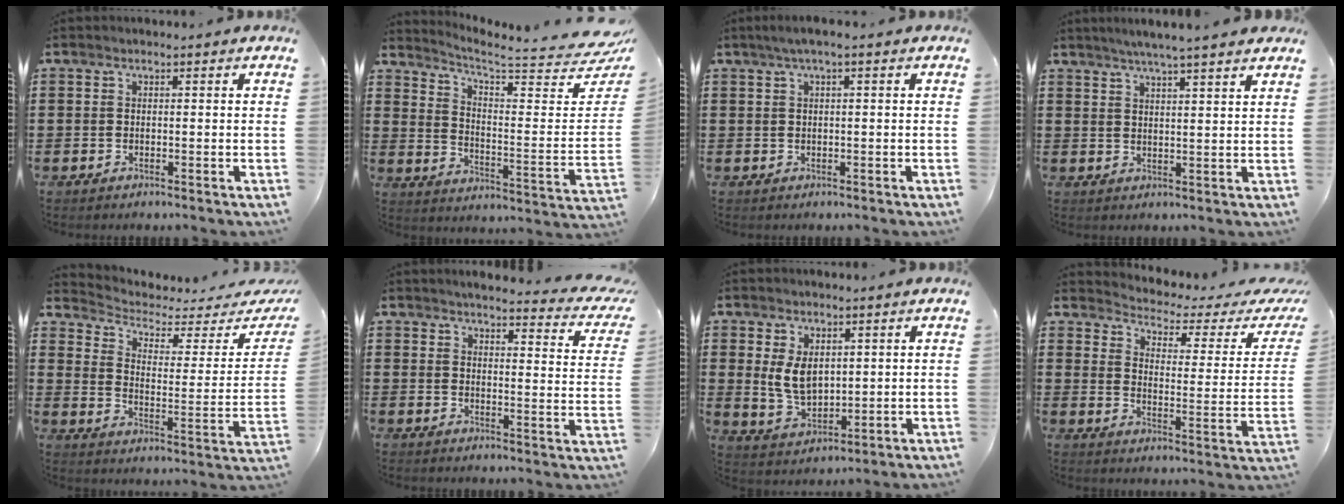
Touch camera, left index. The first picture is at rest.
{"total": 4.6, "force": [3.9, 0.0, 2.6], "torque": [-0.064, -0.049, 0.056]}
{"total": 1.4, "force": [0.2, 0.1, 1.4], "torque": [-0.022, -0.002, 0.003]}
{"total": 3.9, "force": [3.5, -0.6, 1.7], "torque": [-0.044, -0.009, 0.060]}
{"total": 3.0, "force": [2.1, 1.4, 1.6], "torque": [-0.049, -0.019, 0.030]}
{"total": 3.8, "force": [3.5, -0.1, 1.5], "torque": [-0.039, -0.027, 0.054]}
{"total": 5.7, "force": [1.8, 3.7, 4.0], "torque": [-0.092, -0.001, 0.028]}
{"total": 2.4, "force": [2.0, 0.7, 1.1], "torque": [-0.041, -0.023, 0.022]}